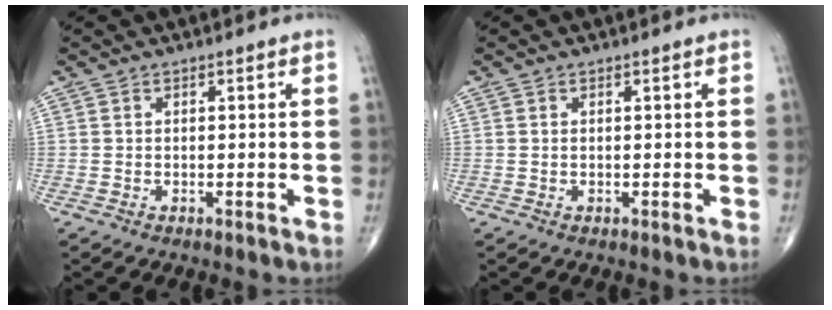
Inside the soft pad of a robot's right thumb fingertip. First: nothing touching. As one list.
[{"total": 0.0}]